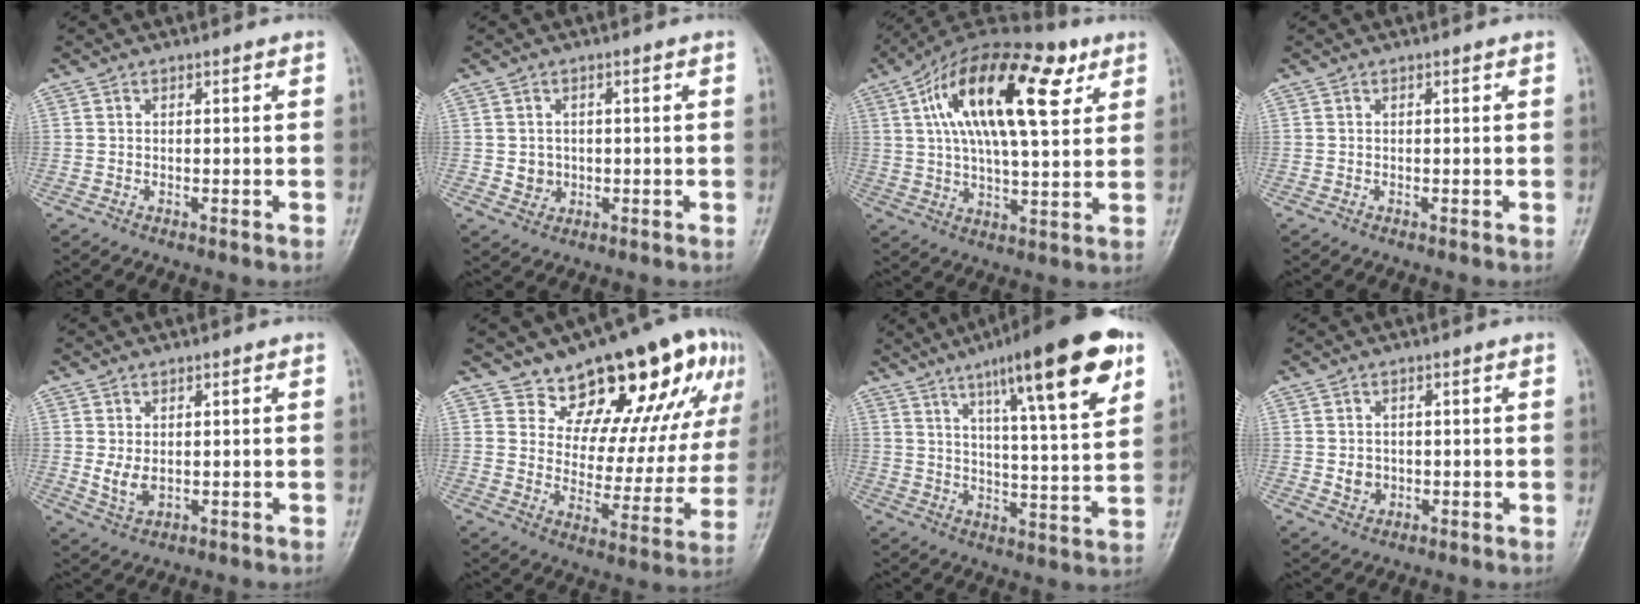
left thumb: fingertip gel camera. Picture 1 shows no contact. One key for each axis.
{"total": 3.0, "fx": 0.0, "fy": 2.8, "fz": 1.1, "tx": -0.003, "ty": 0.003, "tz": 0.005}
{"total": 23.4, "fx": 8.5, "fy": 10.0, "fz": 19.3, "tx": -0.315, "ty": 0.007, "tz": 0.135}
{"total": 0.0}
{"total": 3.8, "fx": 0.3, "fy": 2.5, "fz": 2.8, "tx": -0.048, "ty": -0.010, "tz": 0.013}
{"total": 21.5, "fx": 13.5, "fy": 9.9, "fz": 13.5, "tx": -0.124, "ty": -0.064, "tz": 0.193}
{"total": 21.9, "fx": 11.7, "fy": 4.3, "fz": 18.0, "tx": -0.247, "ty": -0.028, "tz": 0.175}
{"total": 2.8, "fx": -0.2, "fy": 2.5, "fz": 1.4, "tx": -0.011, "ty": 0.001, "tz": 0.002}